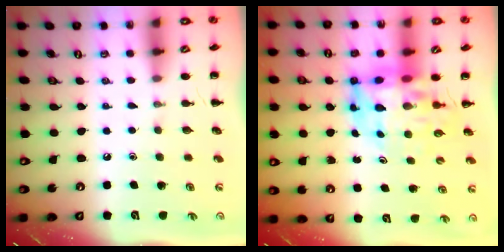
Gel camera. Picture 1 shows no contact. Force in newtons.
{"total": 11.3, "press": 10.7, "slide": 3.6}